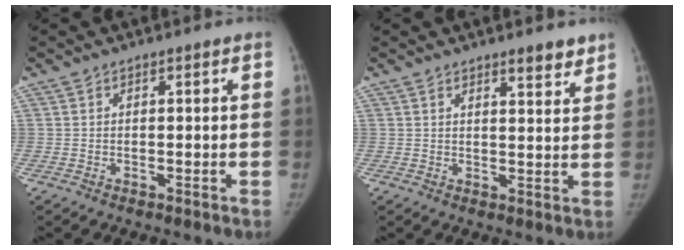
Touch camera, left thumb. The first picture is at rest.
{"total": 4.0, "force": [3.2, 1.0, 2.2], "torque": [-0.016, -0.024, 0.043]}